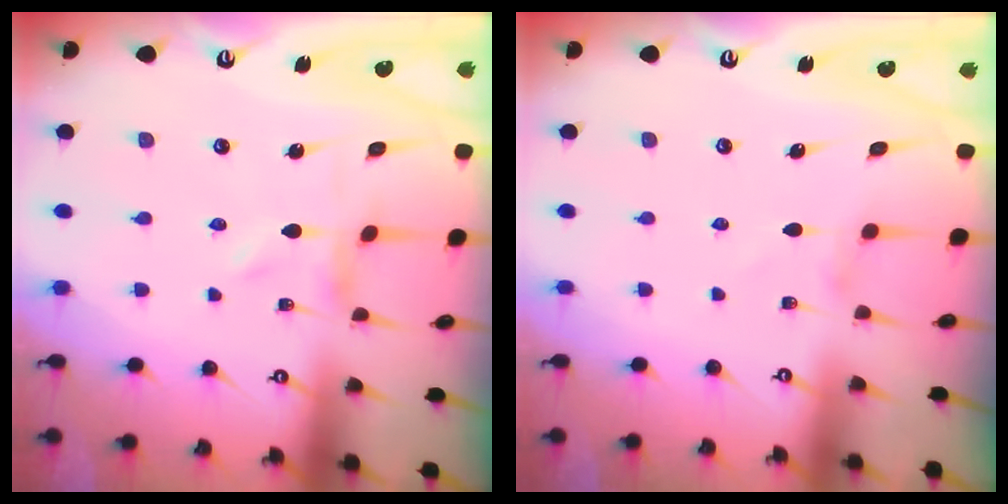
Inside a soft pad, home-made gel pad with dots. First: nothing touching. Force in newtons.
{"total": 0.0}